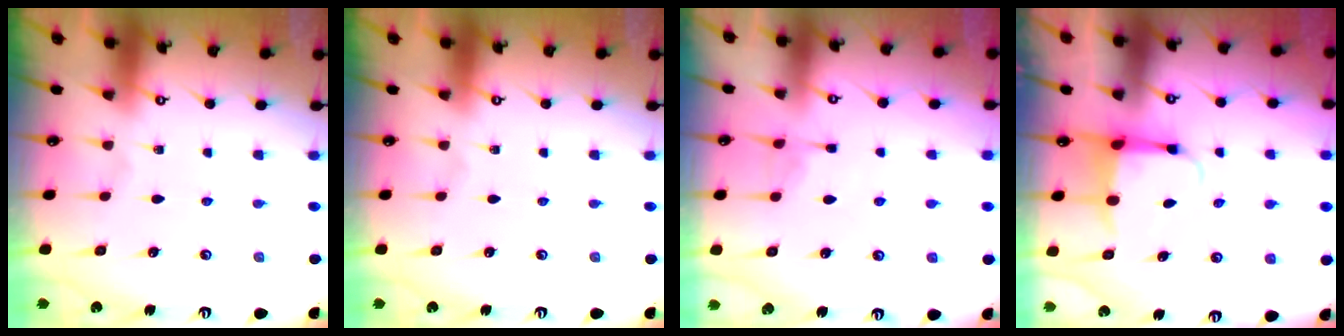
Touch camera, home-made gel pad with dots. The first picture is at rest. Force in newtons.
{"total": 0.0}
{"total": 3.6, "press": 3.5, "slide": 0.5}
{"total": 3.9, "press": 3.8, "slide": 1.1}